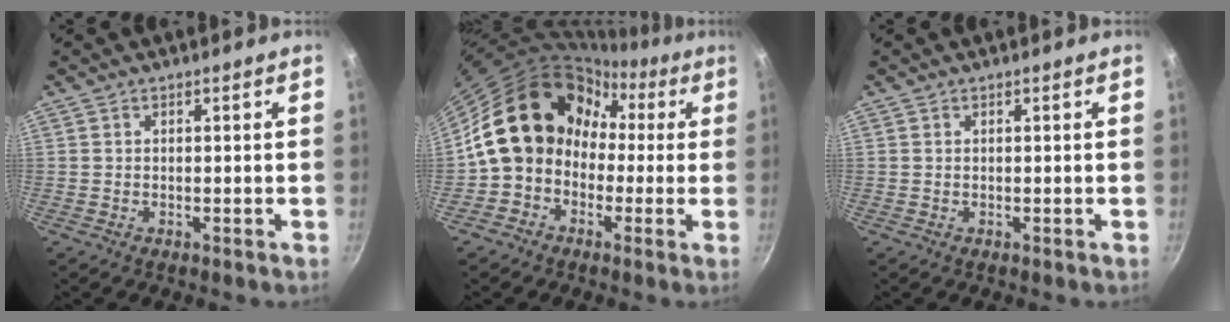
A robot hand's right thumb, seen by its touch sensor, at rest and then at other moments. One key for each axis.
{"total": 15.2, "fx": -0.4, "fy": 13.1, "fz": 7.7, "tx": -0.085, "ty": 0.052, "tz": -0.025}
{"total": 0.0}